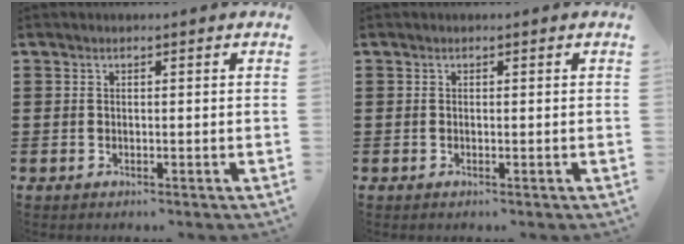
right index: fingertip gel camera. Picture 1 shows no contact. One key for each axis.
{"total": 0.0}